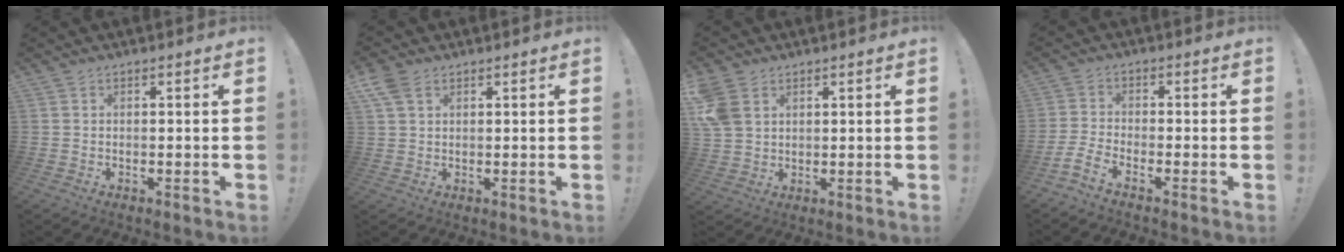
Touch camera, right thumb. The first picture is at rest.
{"total": 5.0, "force": [2.6, 2.9, 3.1], "torque": [-0.058, -0.004, 0.053]}
{"total": 7.7, "force": [3.4, 5.5, 4.2], "torque": [-0.095, -0.007, 0.069]}
{"total": 4.2, "force": [-3.1, 1.1, 2.6], "torque": [-0.068, -0.010, -0.061]}